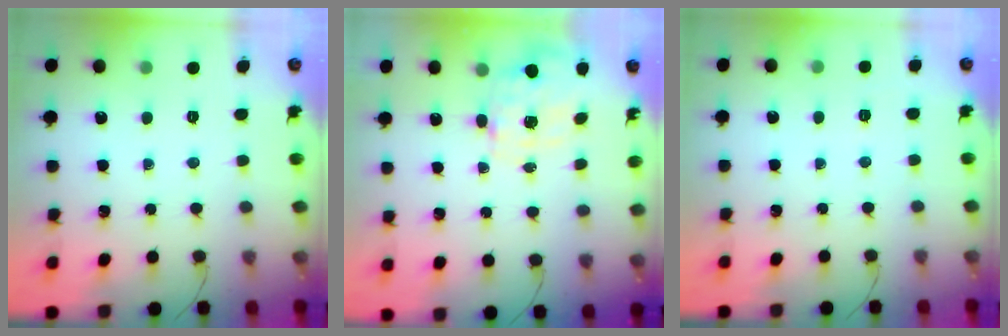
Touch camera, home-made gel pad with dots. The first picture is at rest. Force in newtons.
{"total": 2.8, "press": 2.6, "slide": 0.8}
{"total": 5.3, "press": 5.1, "slide": 1.4}